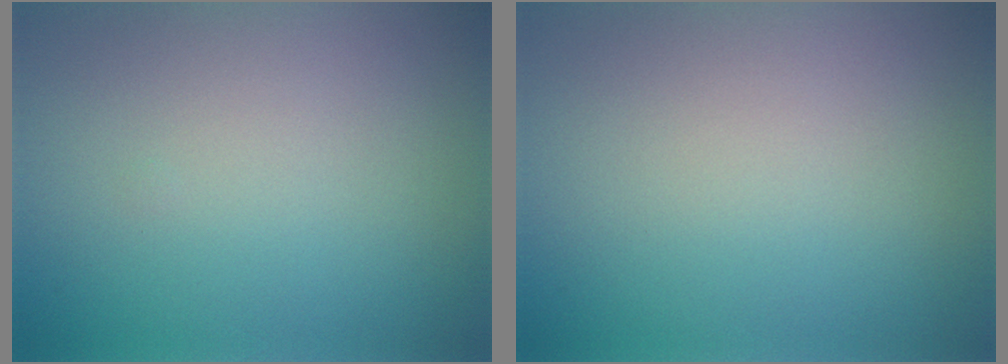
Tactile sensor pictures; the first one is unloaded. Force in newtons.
{"total": 0.0}